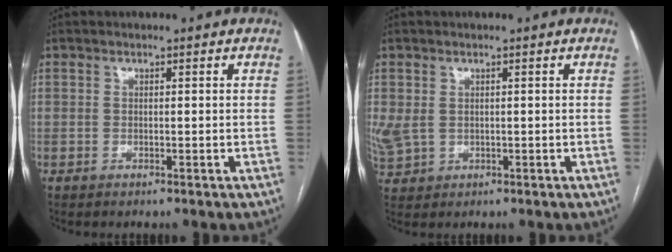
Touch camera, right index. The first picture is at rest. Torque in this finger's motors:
{"motor_torque": [0.52, 0.16, 0.24, 0.06]}